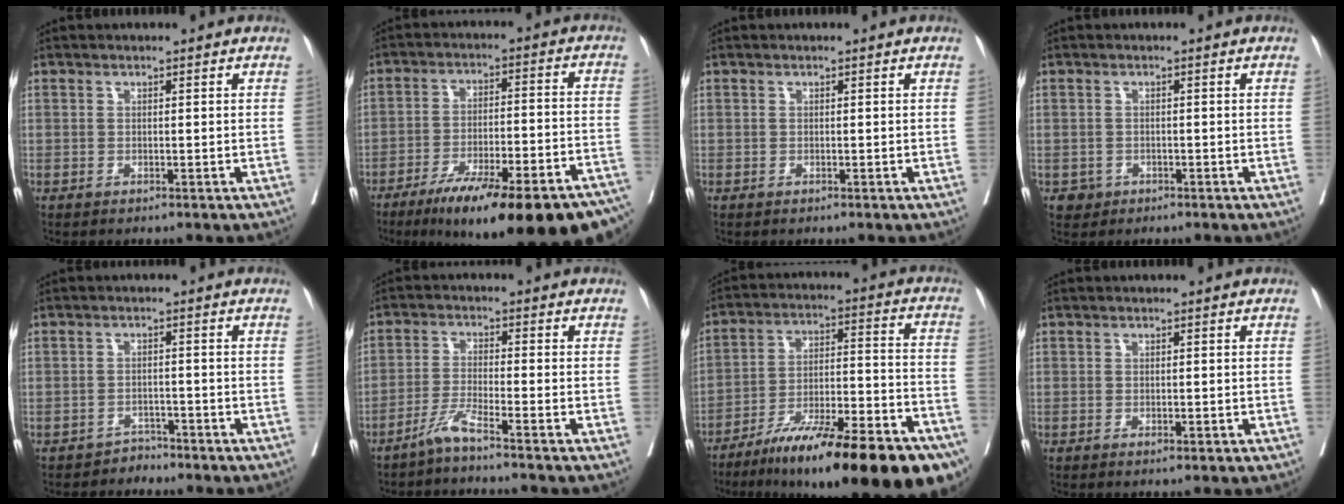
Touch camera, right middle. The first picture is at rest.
{"total": 25.7, "force": [-18.8, 4.1, 16.9], "torque": [-0.180, -0.006, -0.268]}
{"total": 0.0}
{"total": 1.6, "force": [-0.8, 1.4, 0.1], "torque": [0.002, 0.006, -0.011]}
{"total": 1.8, "force": [-1.5, 0.8, -0.7], "torque": [0.014, 0.004, -0.023]}
{"total": 3.3, "force": [-2.7, -0.8, 1.8], "torque": [-0.037, -0.010, -0.061]}
{"total": 26.7, "force": [-18.7, 4.3, 18.6], "torque": [-0.215, -0.005, -0.291]}
{"total": 1.4, "force": [-0.4, 0.6, 1.2], "torque": [-0.020, -0.003, -0.001]}